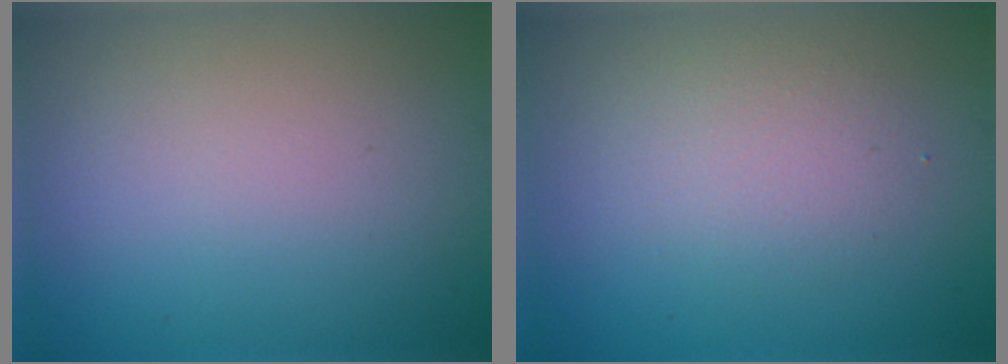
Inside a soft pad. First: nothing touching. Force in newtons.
{"total": 2.4, "press": 2.4, "slide": 0.2}